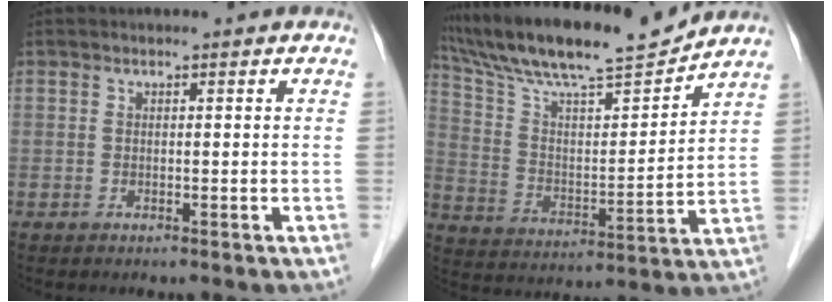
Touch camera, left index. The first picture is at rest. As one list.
[{"total": 17.2, "force": [15.4, 0.7, 7.6], "torque": [-0.145, 0.003, 0.266]}]